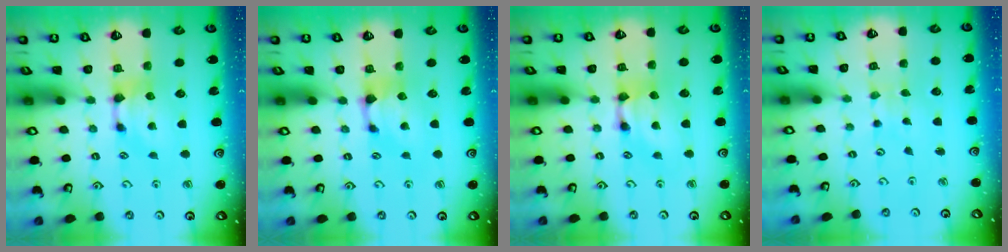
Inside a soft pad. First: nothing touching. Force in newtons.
{"total": 0.9, "press": 0.7, "slide": 0.6}
{"total": 1.9, "press": 1.9, "slide": 0.1}
{"total": 4.3, "press": 4.3, "slide": 0.1}